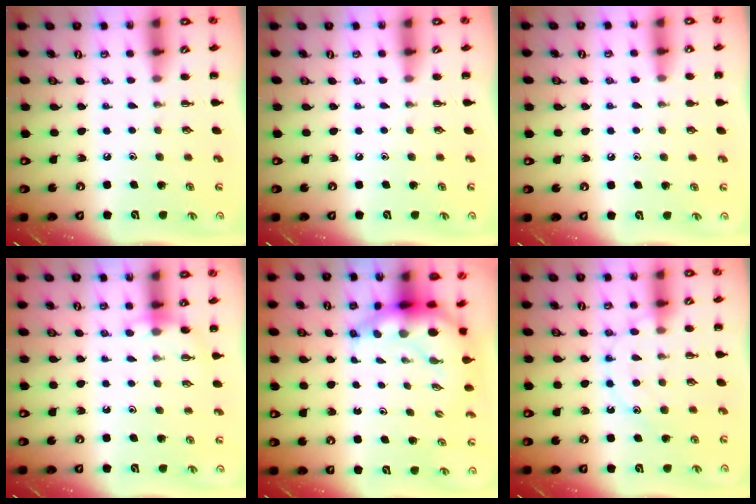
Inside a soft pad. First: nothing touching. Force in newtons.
{"total": 0.0}
{"total": 6.6, "press": 6.3, "slide": 1.9}
{"total": 5.1, "press": 4.9, "slide": 1.3}
{"total": 8.3, "press": 8.0, "slide": 2.1}
{"total": 12.4, "press": 12.4, "slide": 1.3}